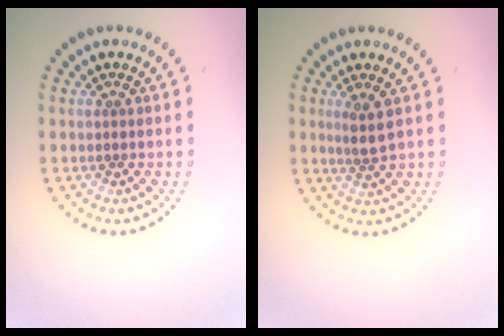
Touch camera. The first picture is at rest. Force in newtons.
{"total": 1.9, "press": 1.5, "slide": 1.2}